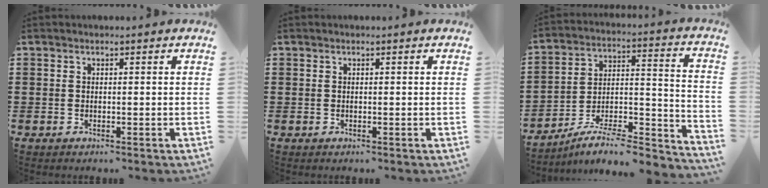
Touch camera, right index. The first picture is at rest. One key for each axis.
{"total": 0.0}
{"total": 7.0, "fx": -6.1, "fy": 1.4, "fz": 3.3, "tx": -0.052, "ty": 0.001, "tz": -0.120}